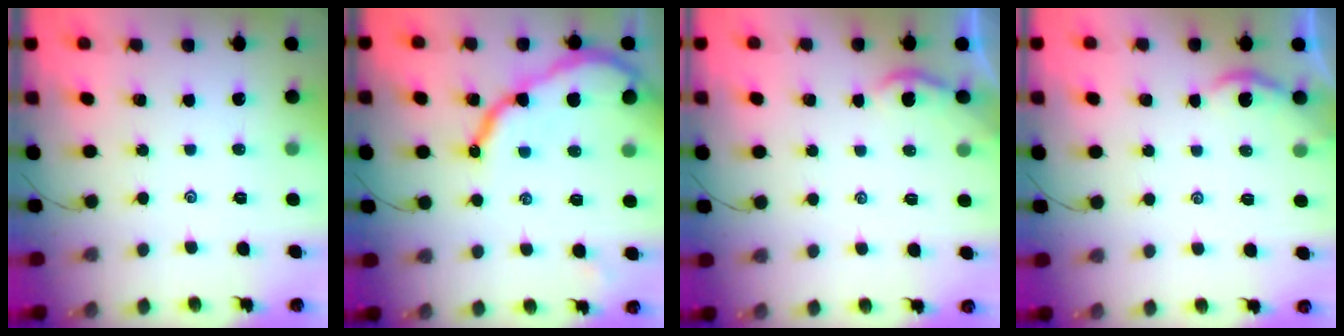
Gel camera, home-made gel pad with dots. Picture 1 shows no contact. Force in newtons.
{"total": 11.9, "press": 11.8, "slide": 1.3}
{"total": 2.0, "press": 1.9, "slide": 0.4}
{"total": 2.0, "press": 2.0, "slide": 0.2}